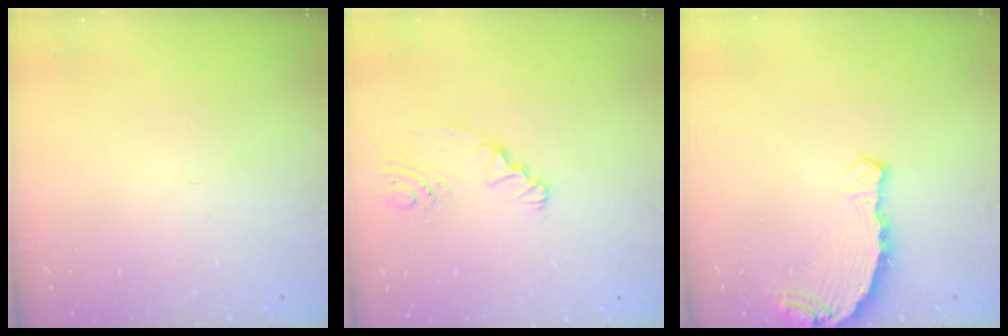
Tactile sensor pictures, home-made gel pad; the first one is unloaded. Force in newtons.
{"total": 2.5, "press": 2.3, "slide": 0.8}
{"total": 7.5, "press": 6.3, "slide": 4.0}